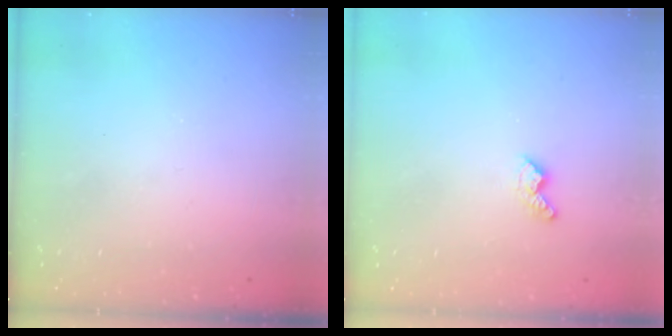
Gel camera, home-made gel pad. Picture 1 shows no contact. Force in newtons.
{"total": 4.5, "press": 4.4, "slide": 0.8}